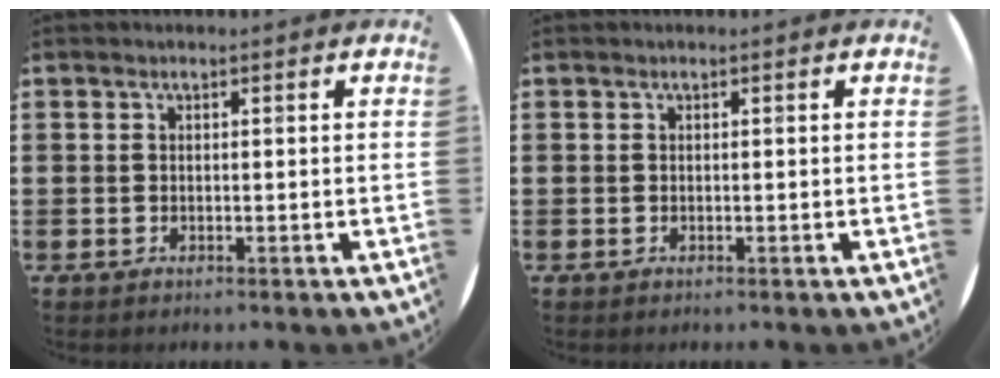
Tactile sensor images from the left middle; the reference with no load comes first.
{"total": 0.0}